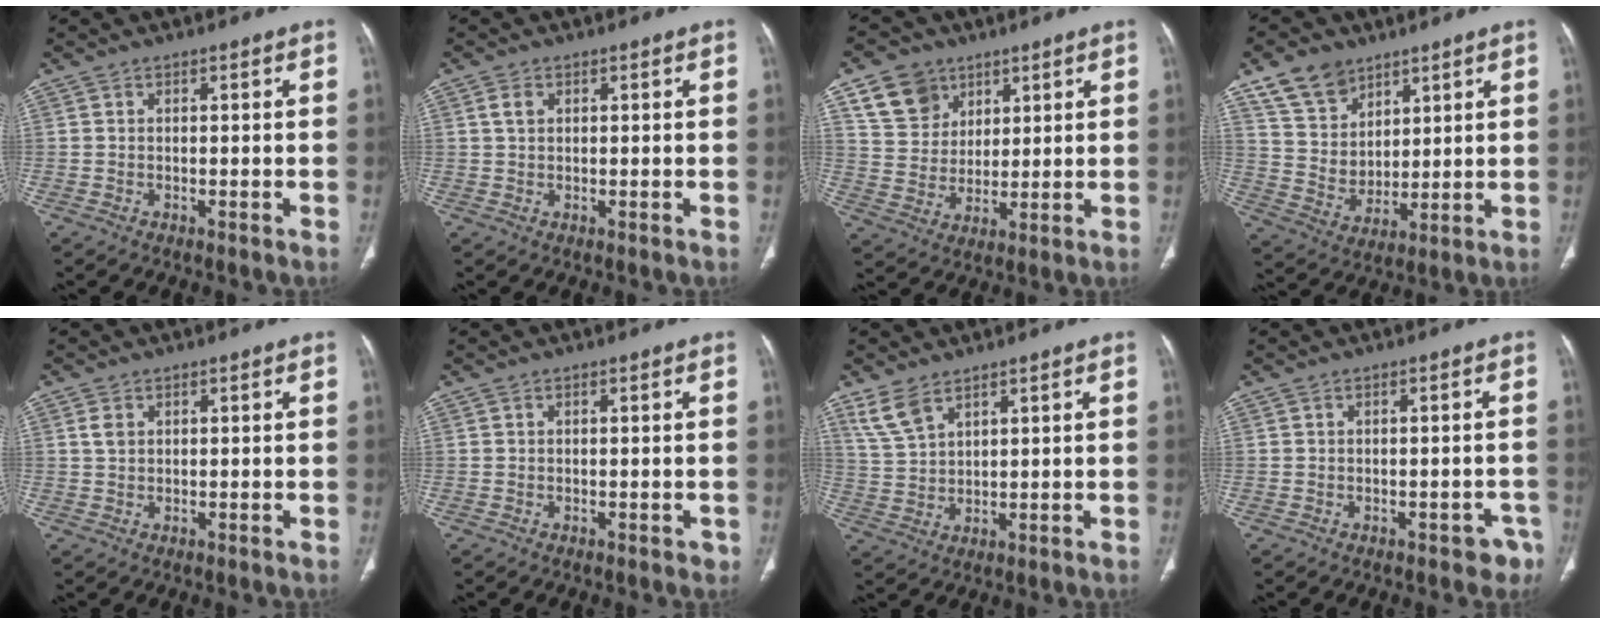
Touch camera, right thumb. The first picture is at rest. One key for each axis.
{"total": 1.9, "fx": 0.6, "fy": 1.3, "fz": 1.2, "tx": -0.023, "ty": 0.004, "tz": 0.012}
{"total": 10.0, "fx": 5.6, "fy": 7.8, "fz": 2.9, "tx": -0.023, "ty": -0.021, "tz": 0.113}
{"total": 11.2, "fx": 7.3, "fy": 7.5, "fz": 4.0, "tx": -0.047, "ty": -0.040, "tz": 0.146}
{"total": 1.9, "fx": 0.8, "fy": 1.3, "fz": 1.1, "tx": -0.017, "ty": 0.004, "tz": 0.018}
{"total": 0.8, "fx": -0.3, "fy": 0.5, "fz": 0.6, "tx": -0.004, "ty": 0.000, "tz": -0.003}
{"total": 5.7, "fx": 4.1, "fy": 2.5, "fz": 3.0, "tx": -0.055, "ty": -0.011, "tz": 0.094}
{"total": 4.2, "fx": -2.8, "fy": 2.3, "fz": 2.1, "tx": -0.002, "ty": 0.015, "tz": -0.032}